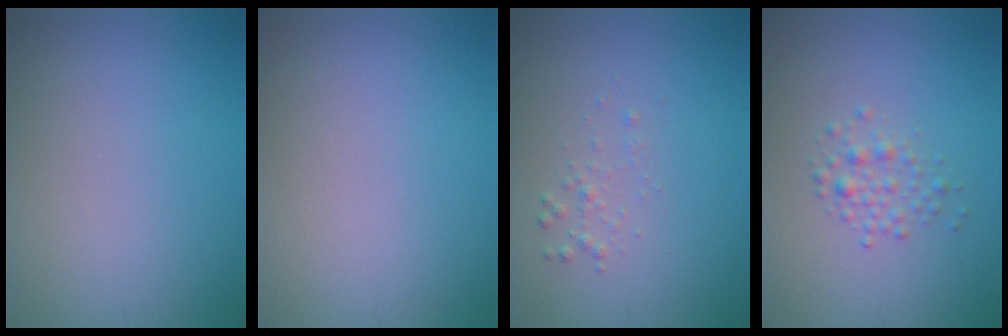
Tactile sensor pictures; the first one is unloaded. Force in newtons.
{"total": 0.0}
{"total": 0.9, "press": 0.9, "slide": 0.0}
{"total": 1.6, "press": 1.6, "slide": 0.0}